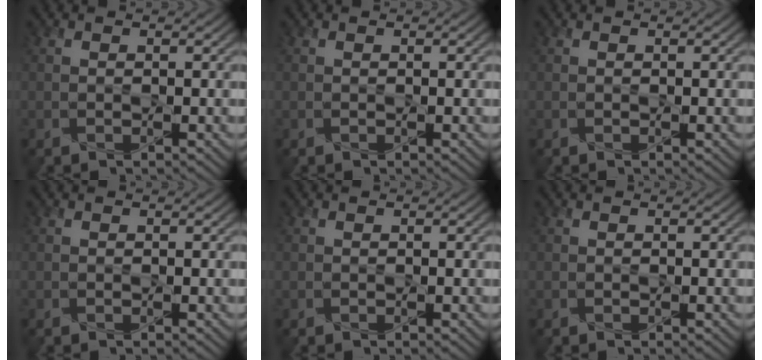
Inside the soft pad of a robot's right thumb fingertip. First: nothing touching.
{"total": 0.0}
{"total": 0.0}
{"total": 0.0}
{"total": 0.0}
{"total": 0.0}